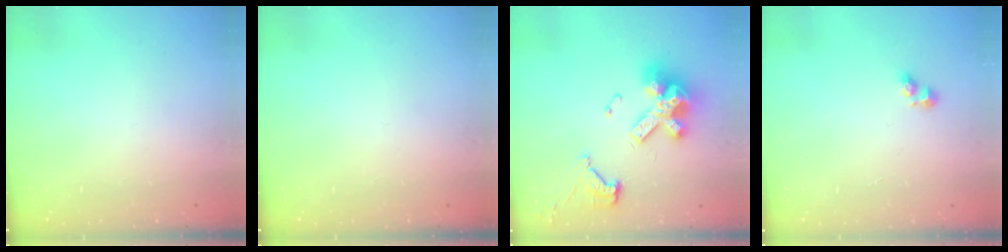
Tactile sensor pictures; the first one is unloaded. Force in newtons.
{"total": 0.0}
{"total": 15.0, "press": 14.9, "slide": 1.6}
{"total": 2.5, "press": 2.5, "slide": 0.2}